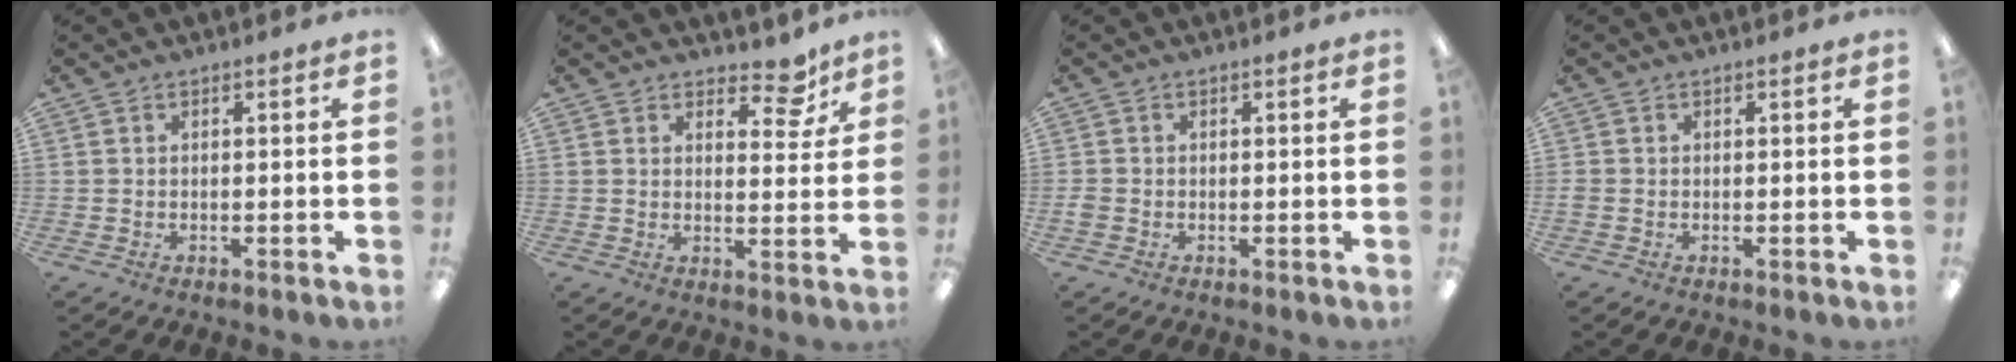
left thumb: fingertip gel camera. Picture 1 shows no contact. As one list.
[{"total": 7.4, "force": [5.5, 3.3, 3.6], "torque": [-0.029, -0.035, 0.090]}, {"total": 1.3, "force": [-0.3, 1.1, 0.6], "torque": [-0.009, 0.003, -0.005]}, {"total": 0.5, "force": [-0.1, 0.5, 0.2], "torque": [-0.002, 0.003, -0.003]}]